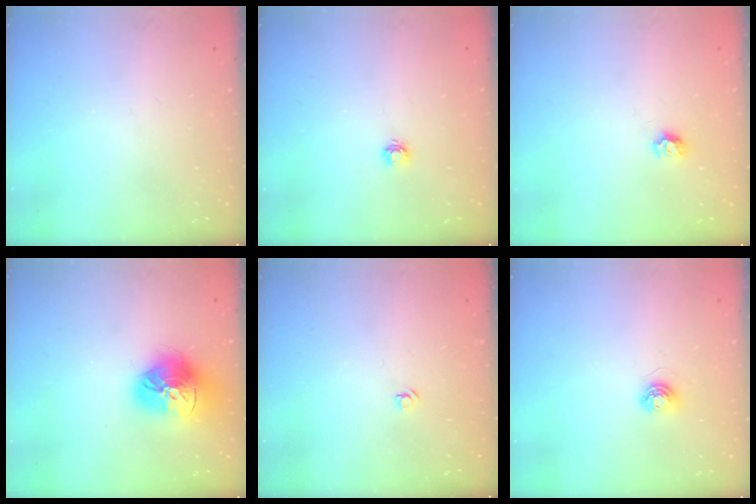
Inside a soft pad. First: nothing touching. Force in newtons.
{"total": 3.9, "press": 3.9, "slide": 0.5}
{"total": 5.5, "press": 5.4, "slide": 0.6}
{"total": 17.9, "press": 17.9, "slide": 1.6}
{"total": 3.5, "press": 3.4, "slide": 0.5}
{"total": 5.0, "press": 4.9, "slide": 0.6}